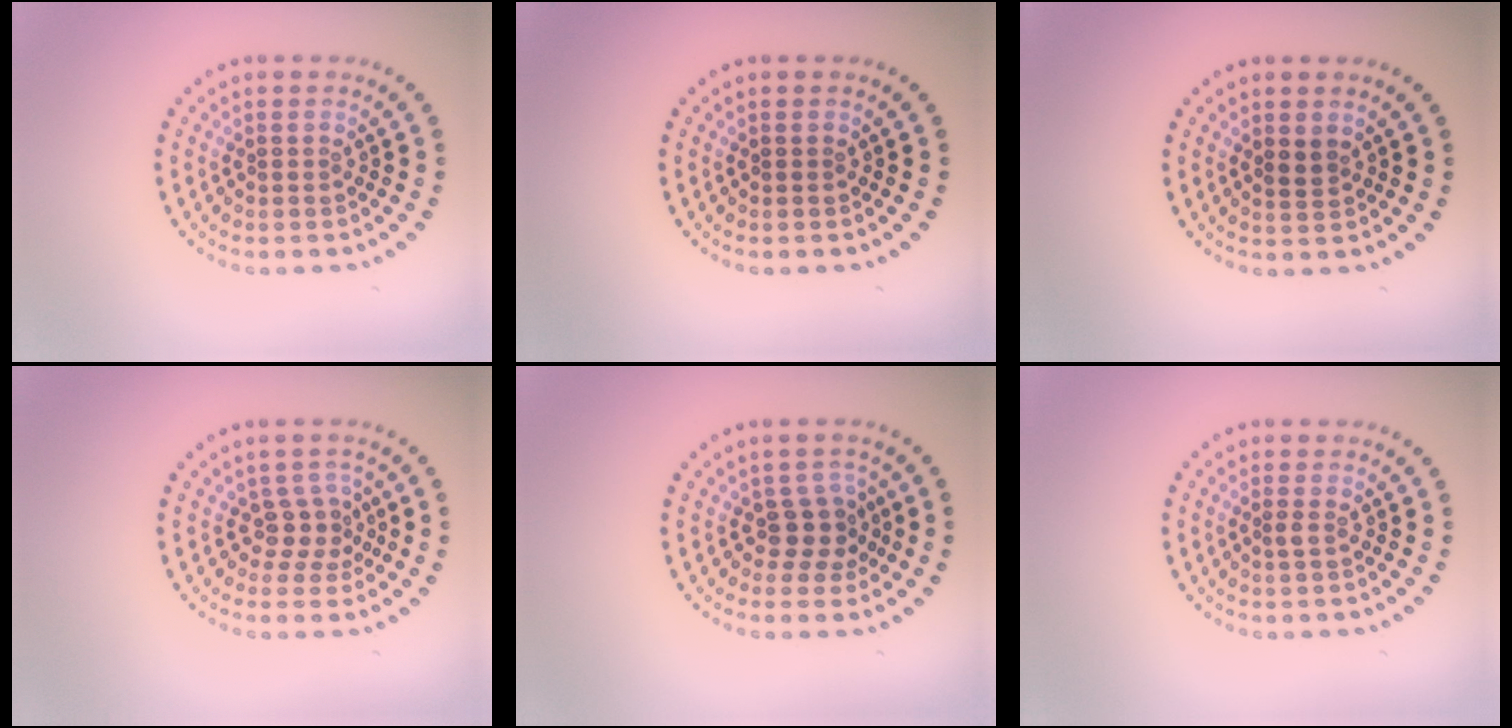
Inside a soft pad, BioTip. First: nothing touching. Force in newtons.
{"total": 0.0}
{"total": 1.2, "press": 1.0, "slide": 0.6}
{"total": 2.1, "press": 1.6, "slide": 1.3}
{"total": 2.4, "press": 2.0, "slide": 1.4}
{"total": 0.5, "press": 0.4, "slide": 0.3}